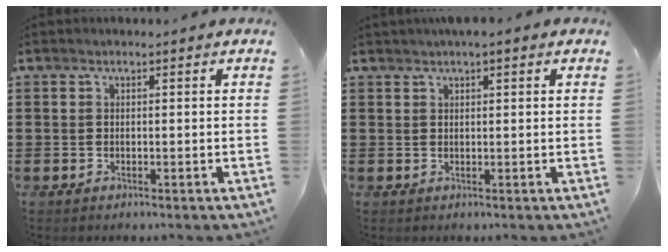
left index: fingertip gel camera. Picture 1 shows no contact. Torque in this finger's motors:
{"motor_torque": [2.14, 0.00, 0.23, -0.05]}